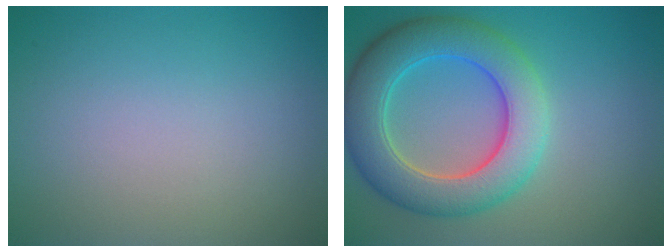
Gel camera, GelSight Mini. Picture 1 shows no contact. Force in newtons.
{"total": 7.9, "press": 7.9, "slide": 0.4}